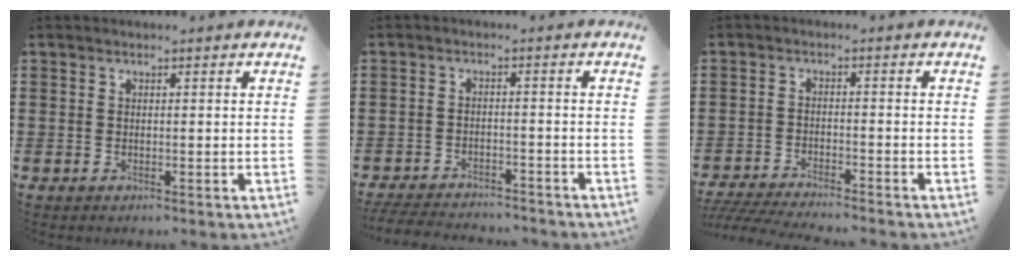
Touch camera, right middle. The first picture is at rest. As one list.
[{"total": 4.0, "force": [-4.0, 0.4, 0.6], "torque": [-0.017, 0.000, -0.084]}, {"total": 3.9, "force": [-3.9, -0.1, 0.8], "torque": [-0.028, -0.010, -0.084]}]